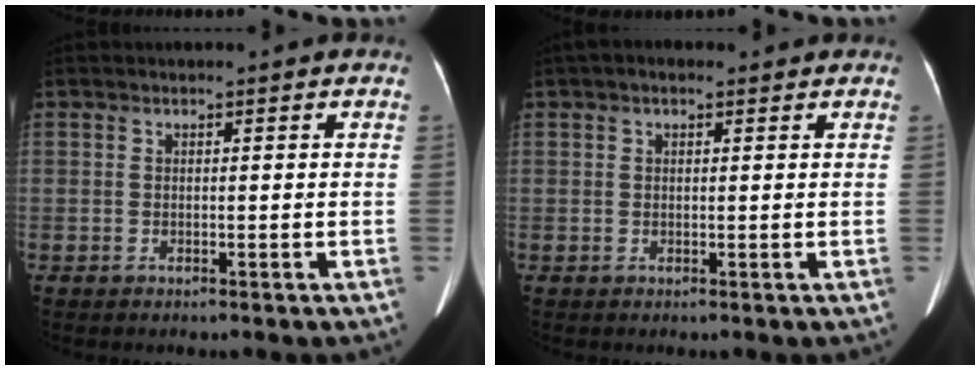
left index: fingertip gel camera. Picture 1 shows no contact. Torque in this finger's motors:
{"motor_torque": [0.03, -0.01, -0.22, 0.00]}